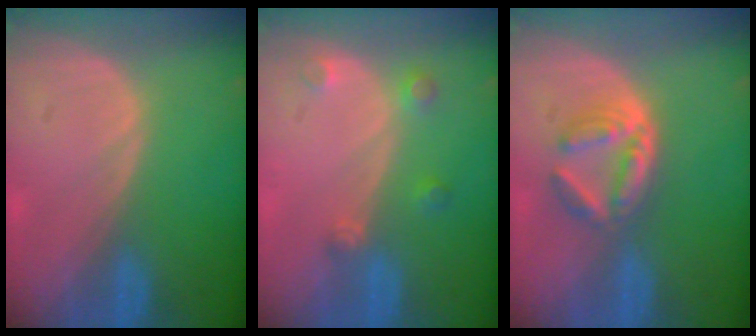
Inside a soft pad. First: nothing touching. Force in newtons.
{"total": 2.7, "press": 2.6, "slide": 0.5}
{"total": 6.3, "press": 5.4, "slide": 3.1}